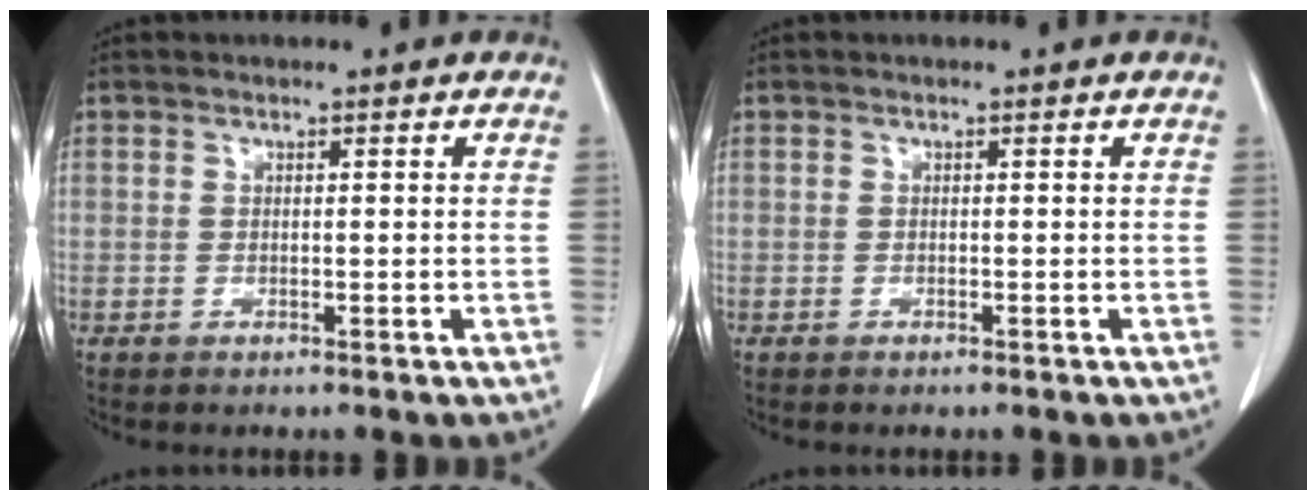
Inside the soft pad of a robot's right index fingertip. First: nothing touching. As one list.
[{"total": 0.0}]